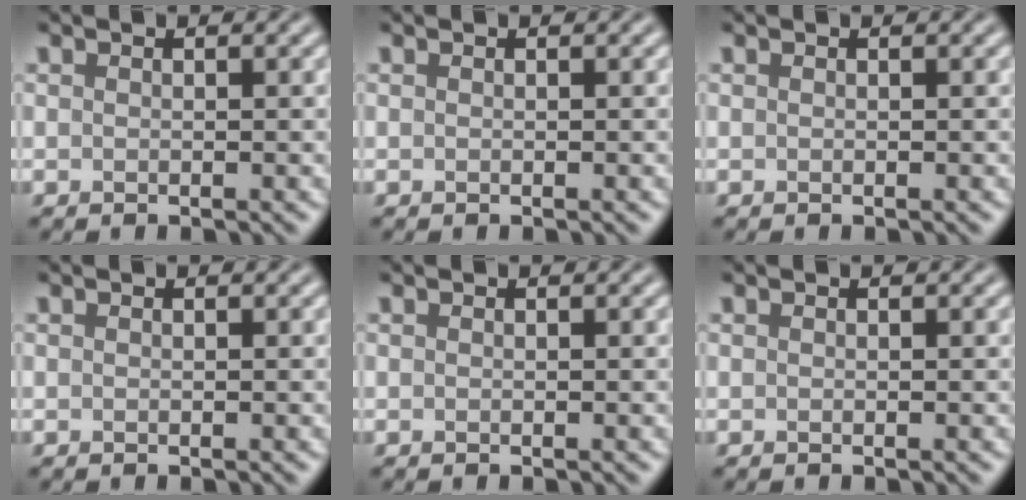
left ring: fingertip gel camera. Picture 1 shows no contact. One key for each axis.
{"total": 0.0}
{"total": 0.0}
{"total": 0.0}
{"total": 0.0}
{"total": 0.0}